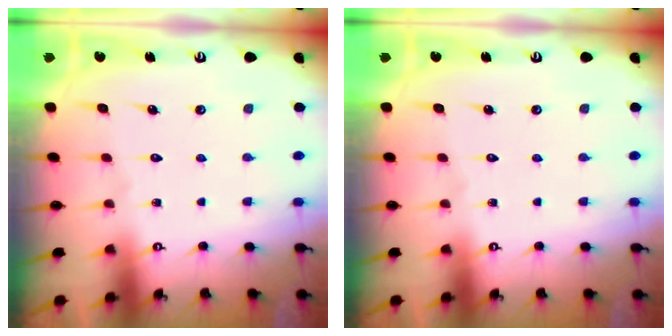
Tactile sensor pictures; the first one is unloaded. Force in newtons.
{"total": 0.0}